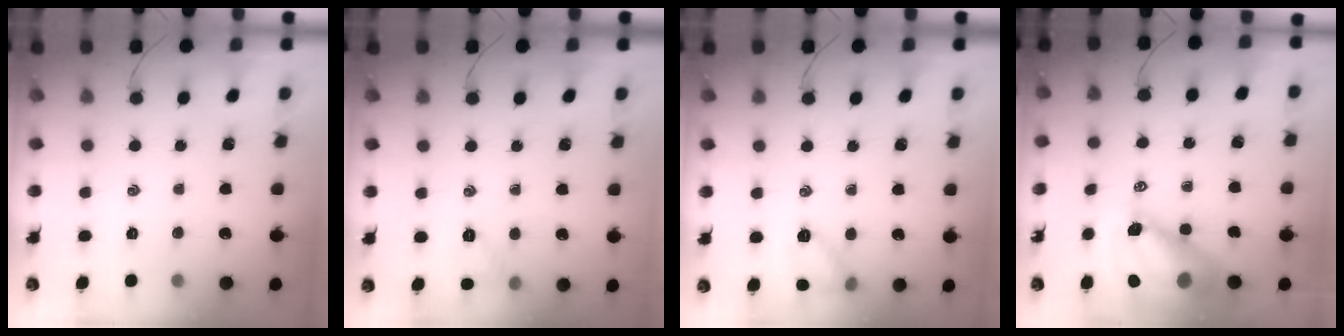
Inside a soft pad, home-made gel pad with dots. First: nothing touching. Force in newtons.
{"total": 5.3, "press": 5.1, "slide": 1.5}
{"total": 8.6, "press": 8.5, "slide": 0.8}
{"total": 13.8, "press": 13.2, "slide": 4.1}